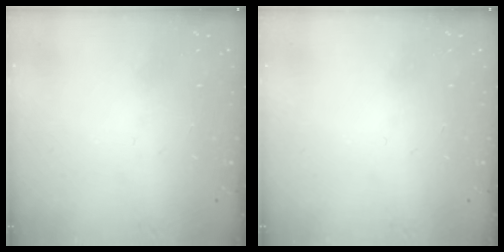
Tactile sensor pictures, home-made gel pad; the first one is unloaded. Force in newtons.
{"total": 0.0}